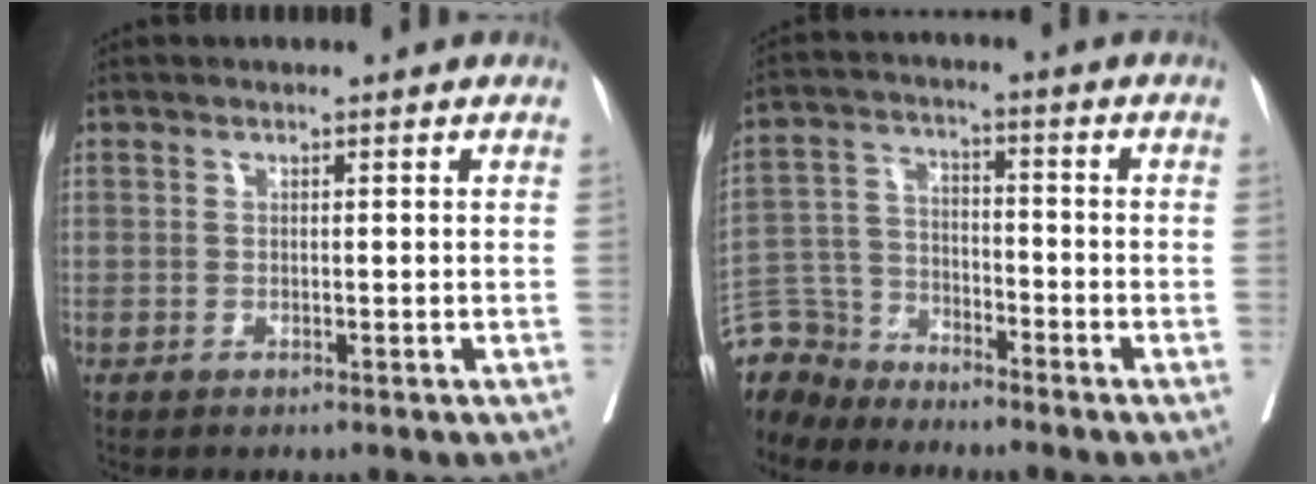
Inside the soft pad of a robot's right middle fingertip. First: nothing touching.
{"total": 8.3, "force": [-7.9, 2.6, -0.7], "torque": [0.010, 0.017, -0.160]}